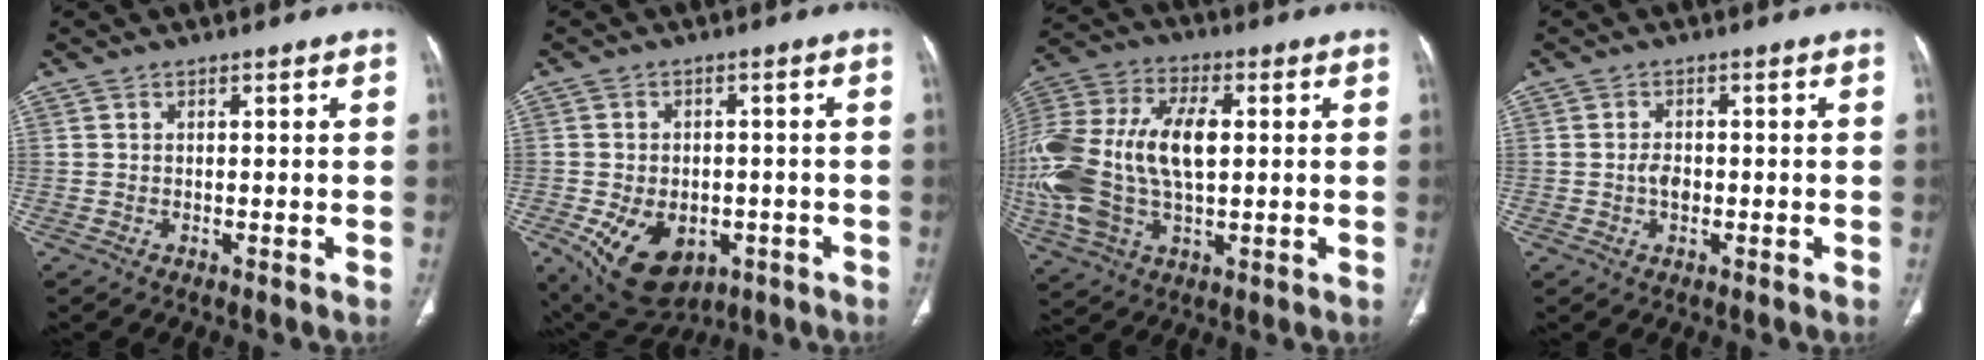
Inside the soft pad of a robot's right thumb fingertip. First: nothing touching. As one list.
[{"total": 13.7, "force": [-5.1, 9.2, 8.8], "torque": [-0.140, 0.005, -0.061]}, {"total": 25.3, "force": [1.1, 14.3, 20.8], "torque": [-0.490, 0.016, 0.025]}, {"total": 2.8, "force": [-0.5, 1.8, 2.0], "torque": [-0.030, 0.004, -0.011]}]